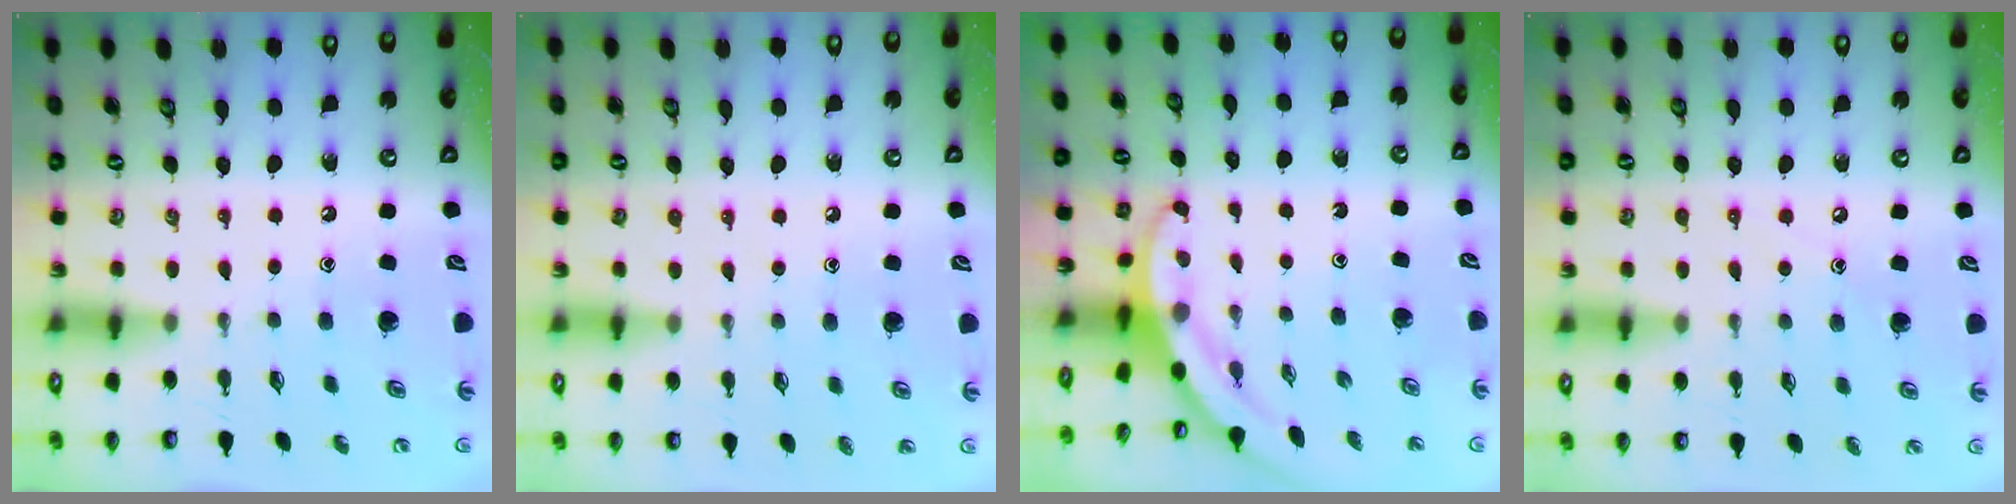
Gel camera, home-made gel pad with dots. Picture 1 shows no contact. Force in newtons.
{"total": 4.3, "press": 4.2, "slide": 0.5}
{"total": 3.4, "press": 3.4, "slide": 0.1}
{"total": 3.8, "press": 3.8, "slide": 0.5}